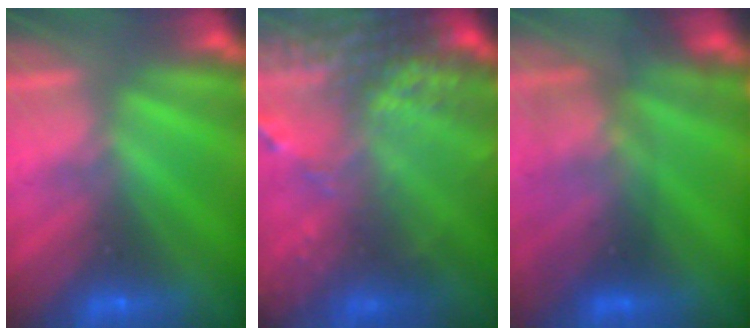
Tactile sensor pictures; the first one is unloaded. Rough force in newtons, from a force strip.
{"total": 8.8}
{"total": 2.7}